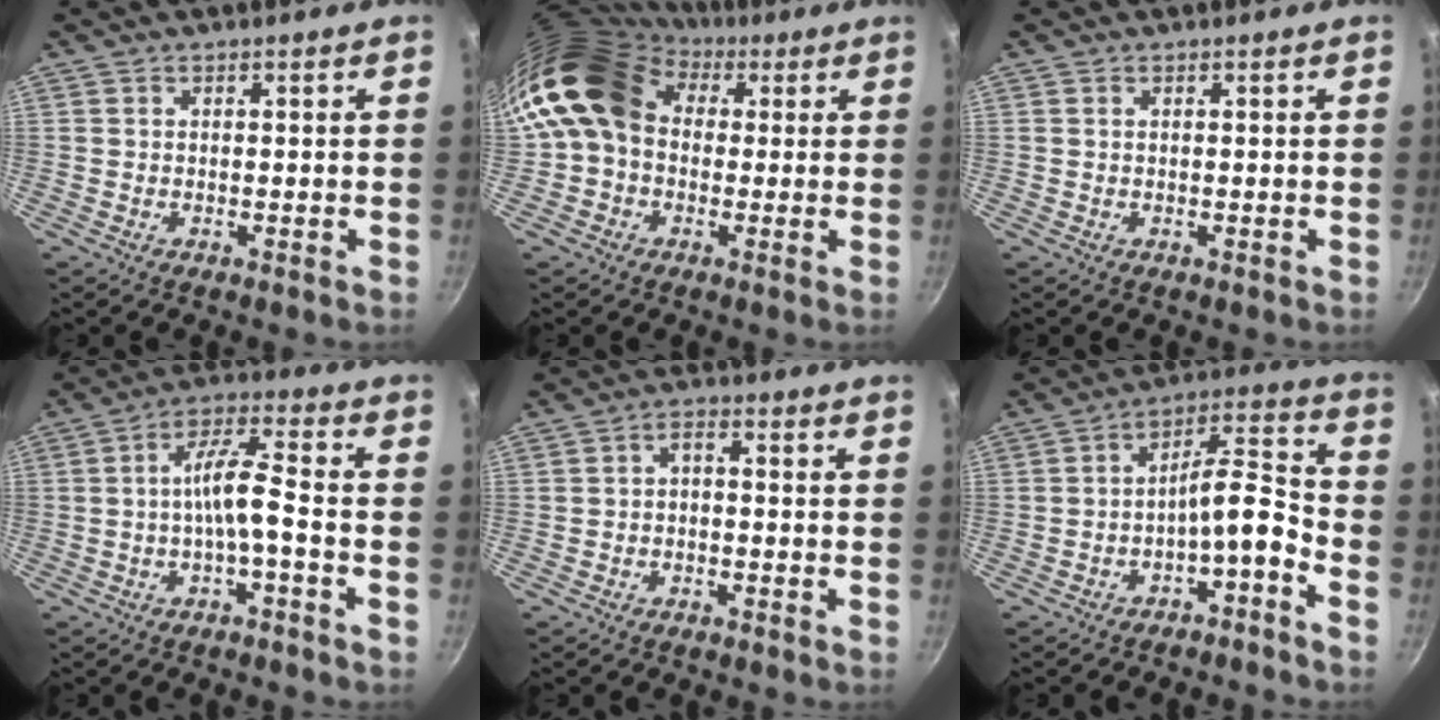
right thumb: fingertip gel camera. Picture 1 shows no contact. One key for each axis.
{"total": 13.9, "fx": 2.2, "fy": 11.0, "fz": 8.2, "tx": -0.129, "ty": 0.025, "tz": 0.019}
{"total": 0.0}
{"total": 7.3, "fx": -2.1, "fy": 1.2, "fz": 6.9, "tx": -0.140, "ty": 0.036, "tz": -0.038}
{"total": 2.5, "fx": -1.2, "fy": 1.2, "fz": 1.8, "tx": -0.033, "ty": 0.021, "tz": -0.021}
{"total": 9.3, "fx": -4.7, "fy": 2.7, "fz": 7.5, "tx": -0.123, "ty": 0.065, "tz": -0.069}